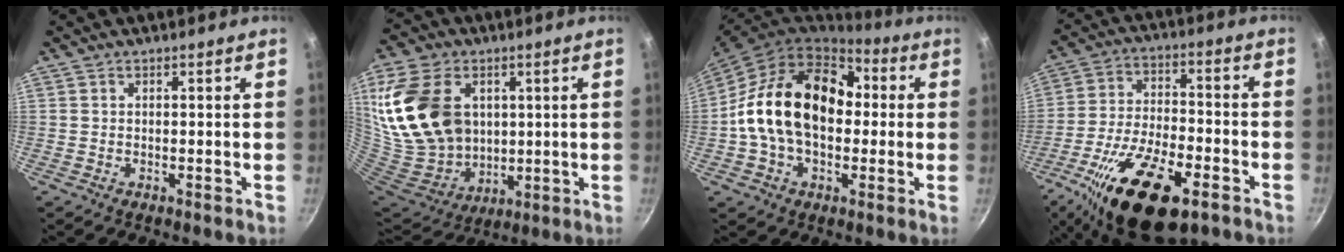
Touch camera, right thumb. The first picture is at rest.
{"total": 23.7, "force": [5.8, 17.1, 15.3], "torque": [-0.292, -0.018, 0.126]}
{"total": 20.7, "force": [1.1, 14.4, 14.8], "torque": [-0.226, 0.042, 0.008]}
{"total": 21.9, "force": [-11.3, 9.1, 16.3], "torque": [-0.278, 0.028, -0.198]}